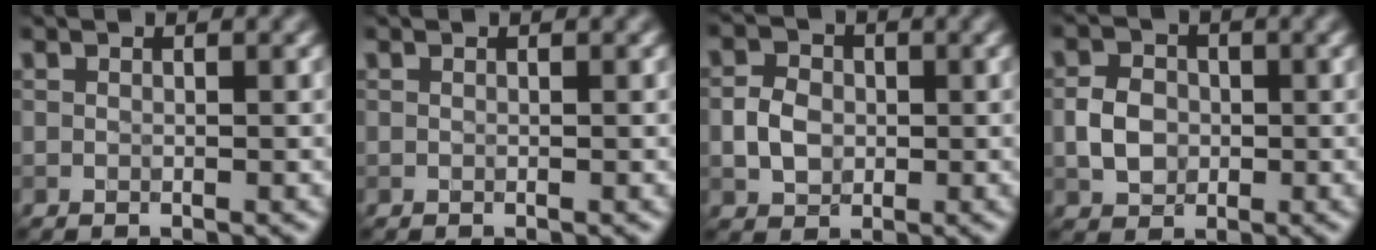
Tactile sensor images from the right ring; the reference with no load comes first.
{"total": 0.0}
{"total": 3.0, "force": [-0.3, 2.4, 1.7], "torque": [-0.035, 0.004, -0.010]}
{"total": 3.1, "force": [-0.4, 2.5, 1.8], "torque": [-0.035, 0.002, -0.012]}